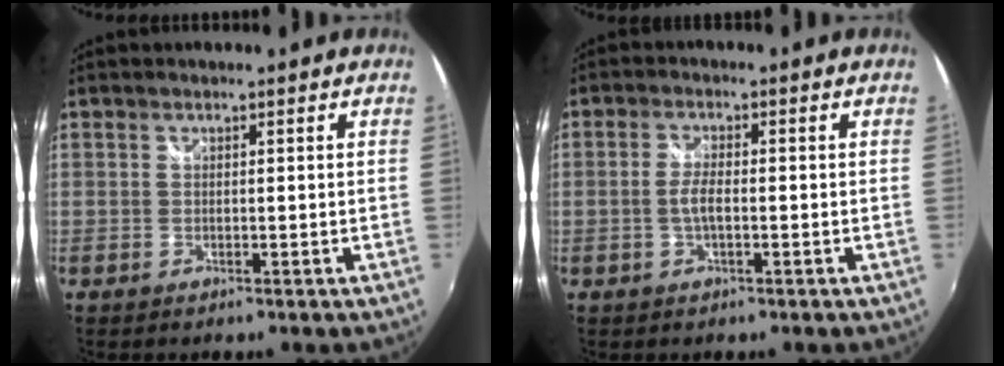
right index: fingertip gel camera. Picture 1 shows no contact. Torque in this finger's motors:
{"motor_torque": [-0.04, -0.02, 0.07, 0.02]}